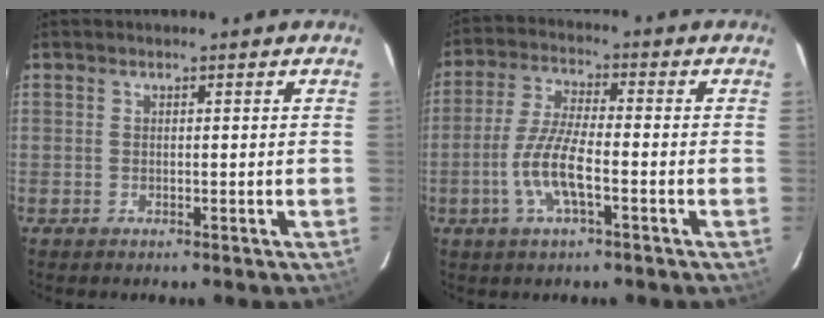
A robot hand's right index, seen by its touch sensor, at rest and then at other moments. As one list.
[{"total": 8.8, "force": [-3.1, 2.0, 7.9], "torque": [-0.169, -0.003, -0.062]}]